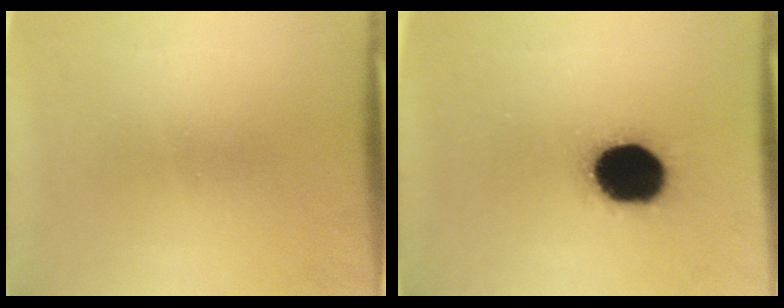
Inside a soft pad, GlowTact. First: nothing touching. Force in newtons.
{"total": 19.6}